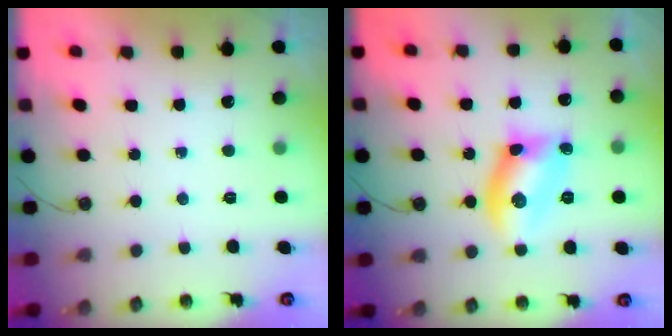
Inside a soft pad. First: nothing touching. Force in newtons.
{"total": 10.7, "press": 10.7, "slide": 0.7}